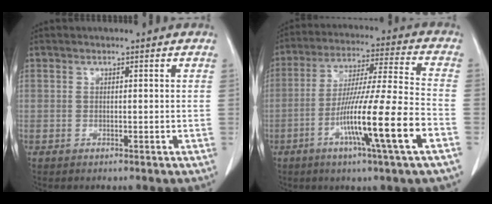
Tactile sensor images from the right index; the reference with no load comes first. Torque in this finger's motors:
{"motor_torque": [1.70, -0.44, 0.77, 0.21]}